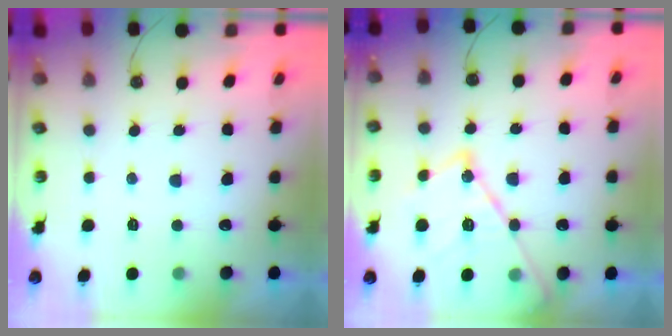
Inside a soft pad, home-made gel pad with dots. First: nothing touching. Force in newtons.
{"total": 17.9, "press": 17.9, "slide": 1.0}